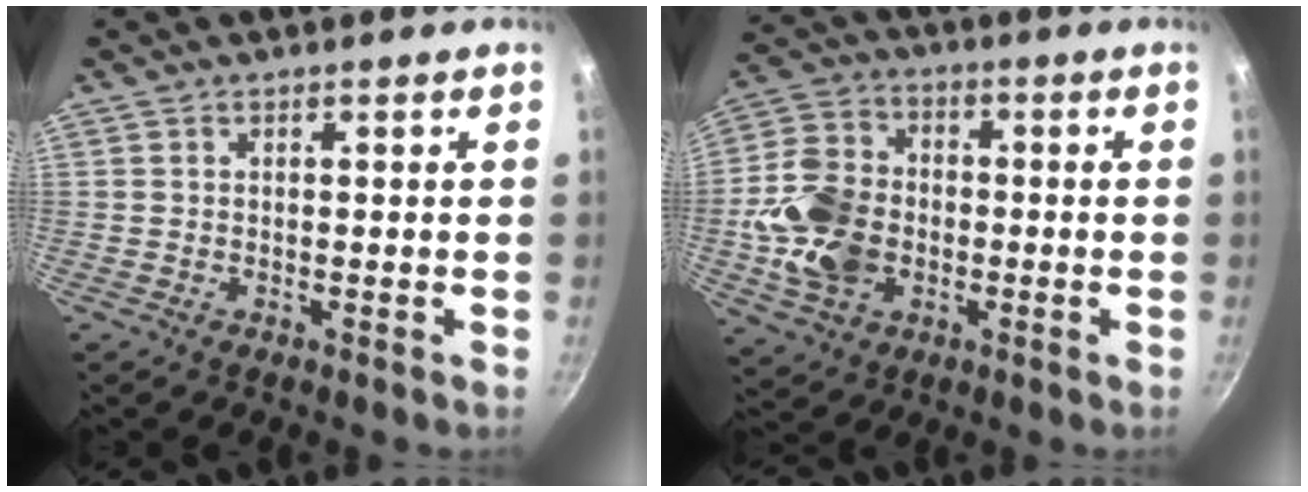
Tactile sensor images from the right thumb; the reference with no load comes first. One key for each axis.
{"total": 14.9, "fx": -2.5, "fy": 11.2, "fz": 9.4, "tx": -0.166, "ty": 0.019, "tz": -0.051}